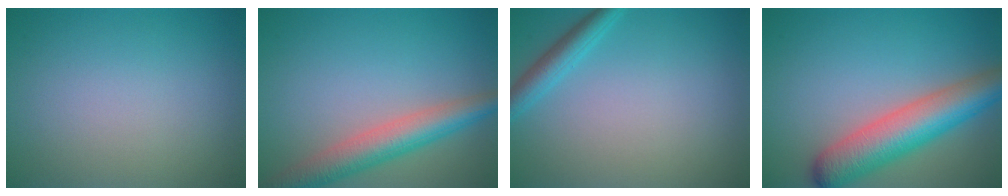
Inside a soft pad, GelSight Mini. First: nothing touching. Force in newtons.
{"total": 5.4, "press": 5.4, "slide": 0.4}
{"total": 2.4, "press": 2.4, "slide": 0.1}
{"total": 7.5, "press": 7.5, "slide": 0.3}